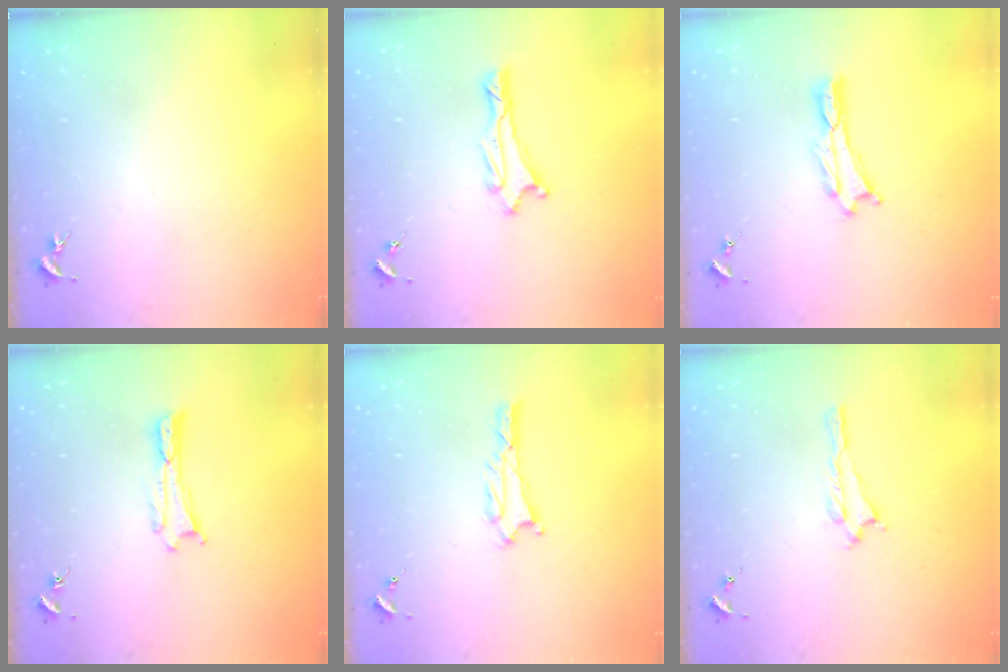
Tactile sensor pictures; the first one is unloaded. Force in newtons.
{"total": 1.5, "press": 1.5, "slide": 0.2}
{"total": 0.0}
{"total": 0.0}
{"total": 0.7, "press": 0.7, "slide": 0.1}
{"total": 0.6, "press": 0.6, "slide": 0.2}